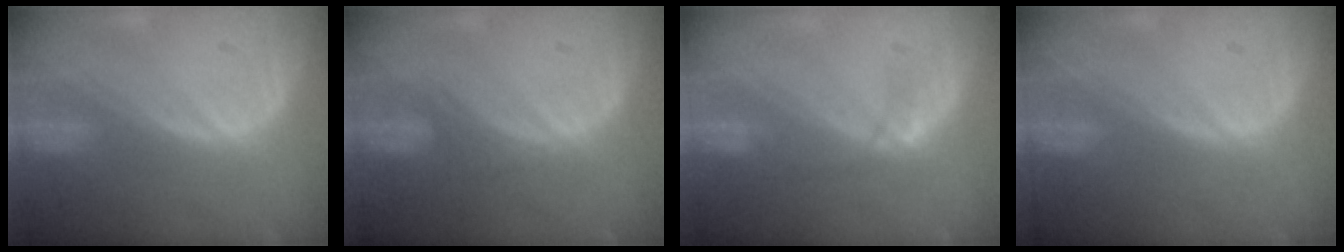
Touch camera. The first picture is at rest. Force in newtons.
{"total": 1.9, "press": 1.8, "slide": 0.7}
{"total": 3.0, "press": 2.7, "slide": 1.3}
{"total": 0.0}